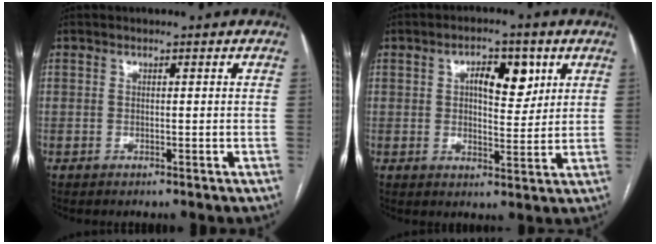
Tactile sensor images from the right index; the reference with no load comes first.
{"total": 7.1, "force": [2.7, 3.2, 5.8], "torque": [-0.087, 0.009, 0.043]}